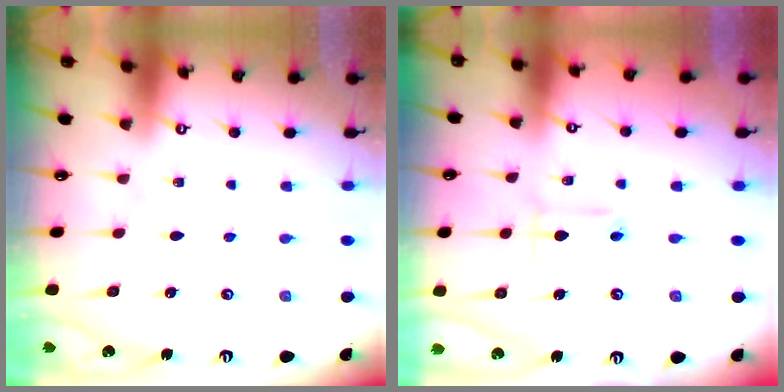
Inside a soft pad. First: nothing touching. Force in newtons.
{"total": 3.5, "press": 3.3, "slide": 1.3}